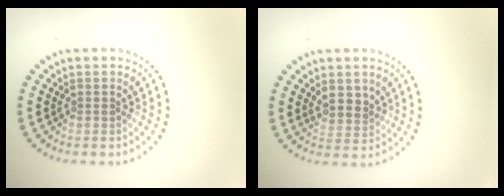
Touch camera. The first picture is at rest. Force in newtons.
{"total": 2.2, "press": 2.0, "slide": 0.9}